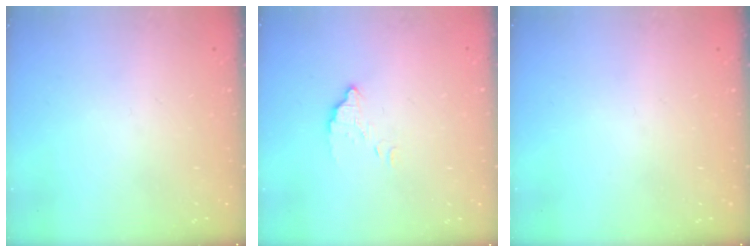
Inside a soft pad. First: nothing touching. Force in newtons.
{"total": 3.1, "press": 3.1, "slide": 0.2}
{"total": 0.0}